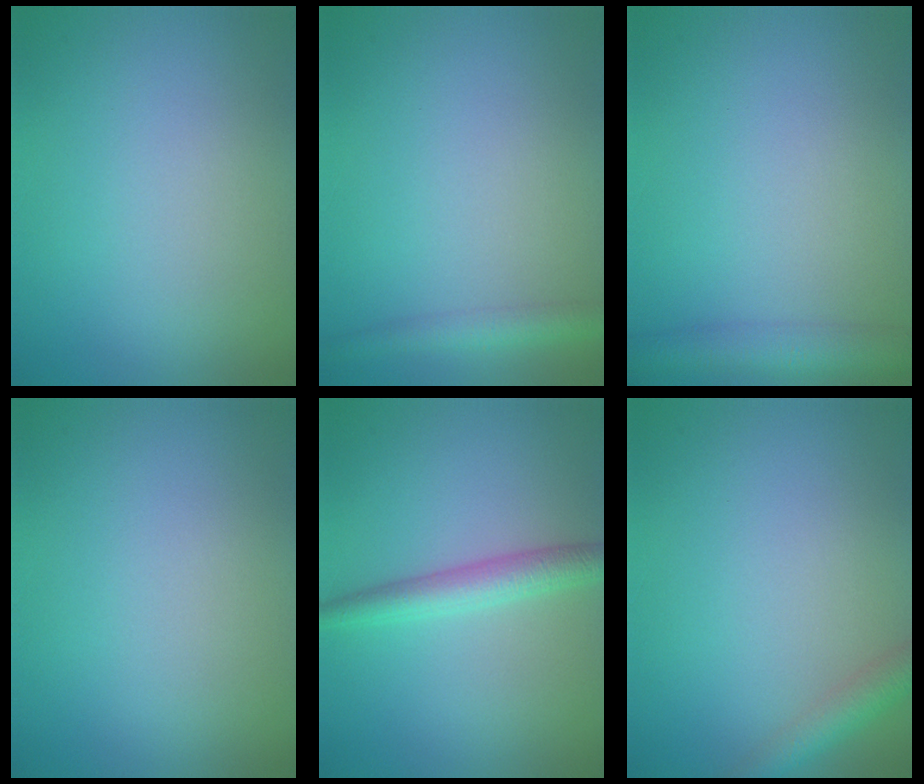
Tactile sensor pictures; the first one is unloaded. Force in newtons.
{"total": 2.2, "press": 2.2, "slide": 0.1}
{"total": 4.0, "press": 3.9, "slide": 0.2}
{"total": 0.0}
{"total": 2.9, "press": 2.9, "slide": 0.0}
{"total": 2.4, "press": 2.4, "slide": 0.1}